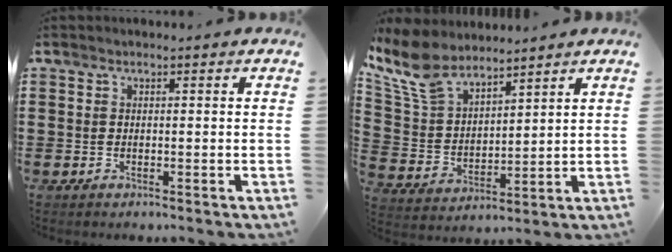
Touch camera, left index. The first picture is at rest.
{"total": 9.2, "force": [7.9, 3.1, 3.6], "torque": [-0.103, -0.027, 0.150]}